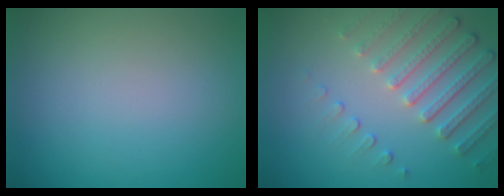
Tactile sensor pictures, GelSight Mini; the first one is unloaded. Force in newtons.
{"total": 4.9, "press": 3.6, "slide": 3.3}